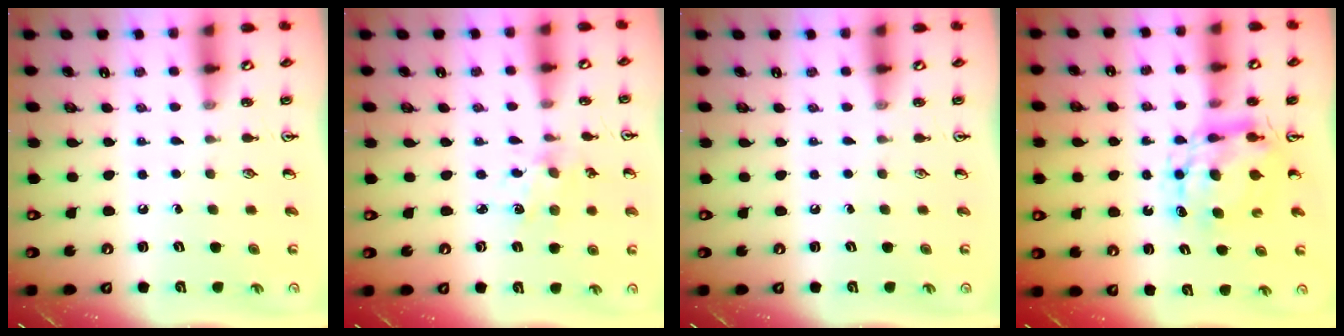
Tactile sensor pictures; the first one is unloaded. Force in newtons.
{"total": 2.1, "press": 2.1, "slide": 0.4}
{"total": 0.0}
{"total": 8.4, "press": 8.3, "slide": 0.7}